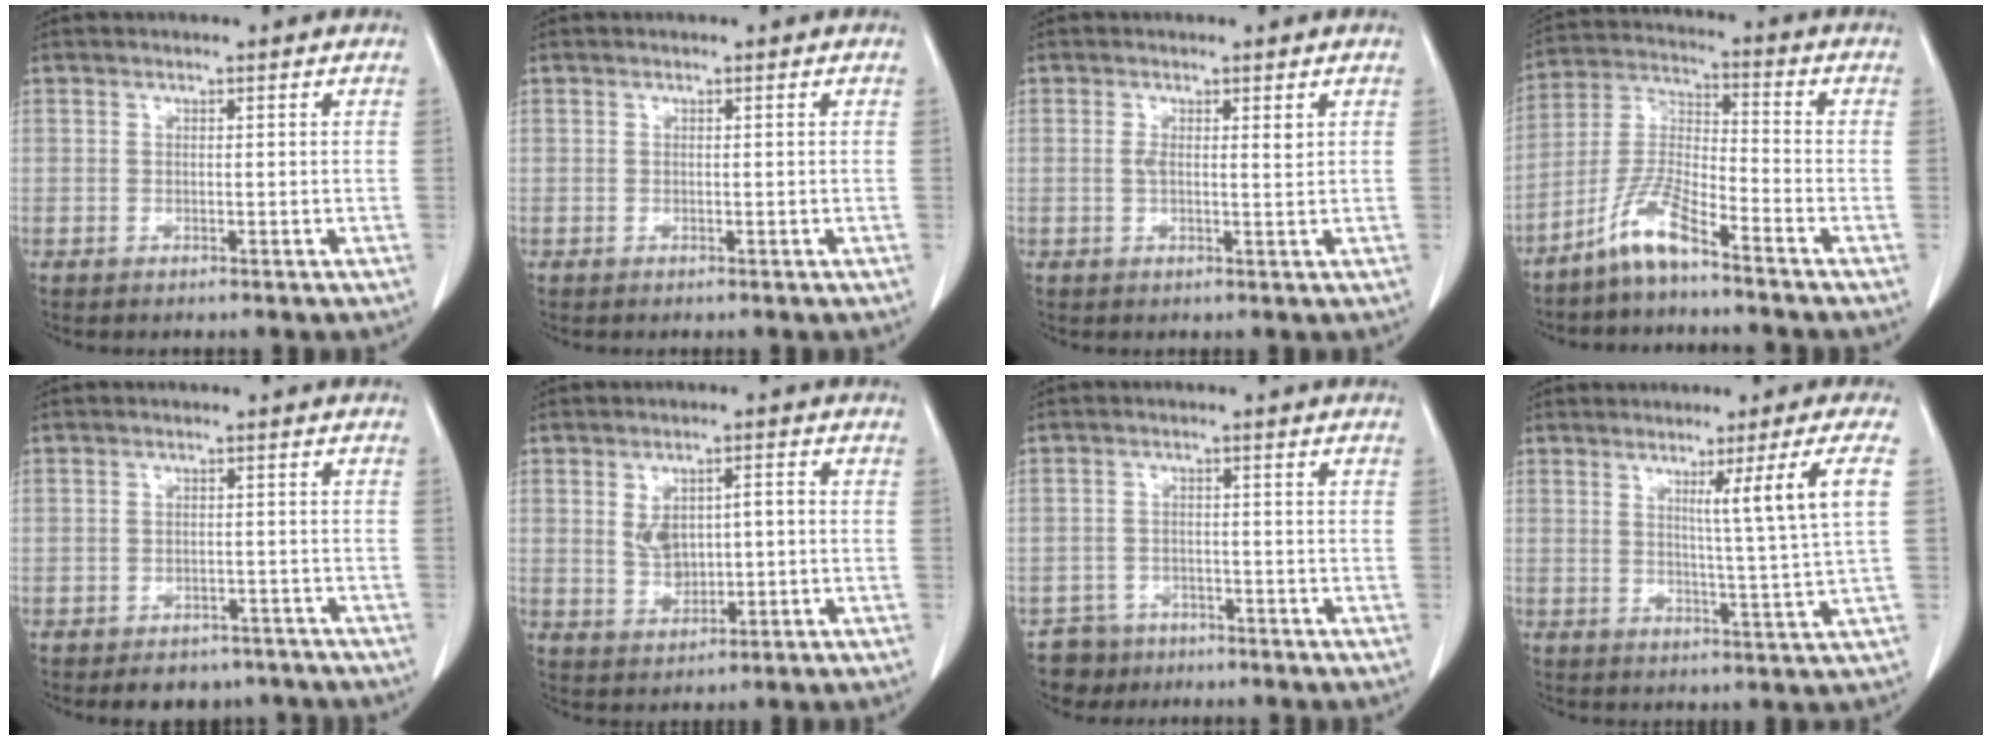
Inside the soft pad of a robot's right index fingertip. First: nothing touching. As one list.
[{"total": 0.0}, {"total": 2.2, "force": [0.7, 0.6, 2.0], "torque": [-0.038, 0.000, 0.011]}, {"total": 8.1, "force": [-5.9, 0.9, 5.4], "torque": [-0.126, -0.006, -0.122]}, {"total": 5.8, "force": [-4.8, 3.2, 0.7], "torque": [0.009, 0.010, -0.061]}, {"total": 5.5, "force": [0.3, 3.1, 4.6], "torque": [-0.087, 0.018, 0.020]}, {"total": 4.4, "force": [-3.3, 2.9, -0.7], "torque": [0.014, 0.007, -0.053]}, {"total": 7.8, "force": [2.5, -2.5, 7.0], "torque": [-0.112, -0.016, 0.047]}]